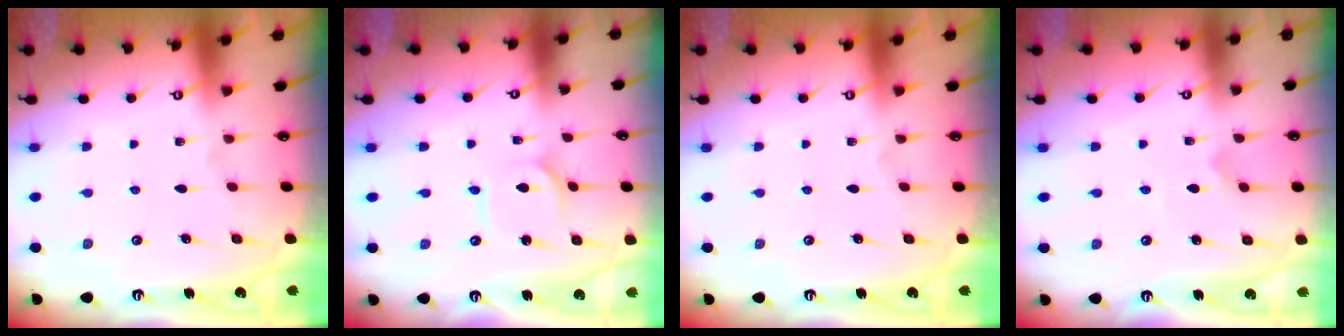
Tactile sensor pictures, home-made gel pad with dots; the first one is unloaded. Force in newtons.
{"total": 2.4, "press": 2.4, "slide": 0.3}
{"total": 0.0}
{"total": 2.1, "press": 2.1, "slide": 0.6}